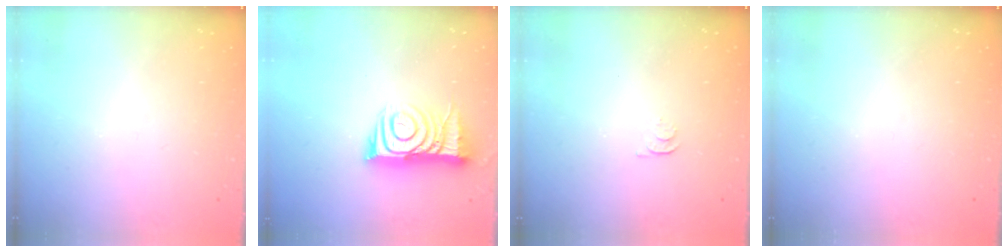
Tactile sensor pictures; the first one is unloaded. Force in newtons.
{"total": 11.5, "press": 11.4, "slide": 1.1}
{"total": 3.6, "press": 3.5, "slide": 0.8}
{"total": 0.0}